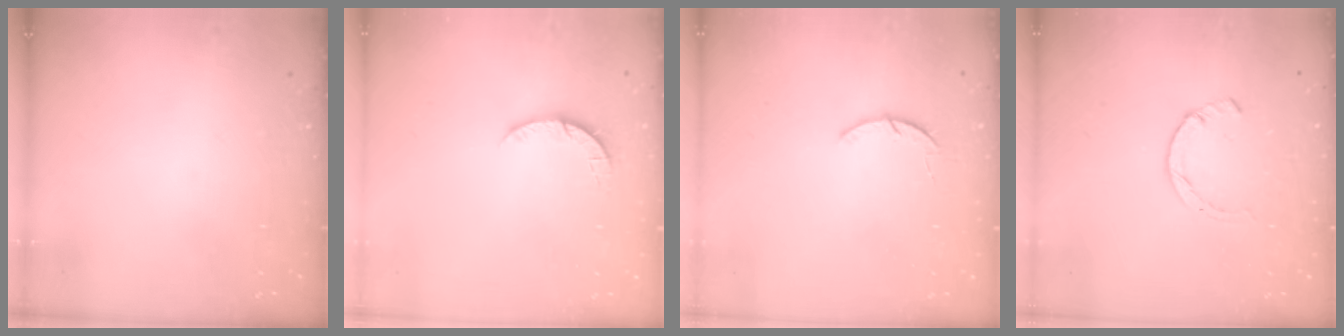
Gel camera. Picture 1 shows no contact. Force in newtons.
{"total": 3.5, "press": 3.5, "slide": 0.4}
{"total": 3.2, "press": 3.2, "slide": 0.4}
{"total": 2.3, "press": 2.3, "slide": 0.5}